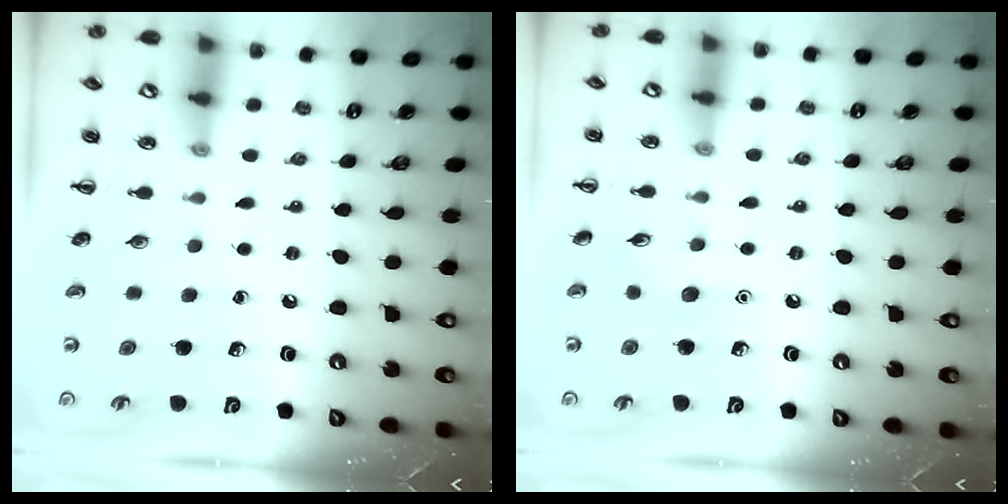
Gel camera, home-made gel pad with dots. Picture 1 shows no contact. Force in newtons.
{"total": 5.3, "press": 5.0, "slide": 1.6}